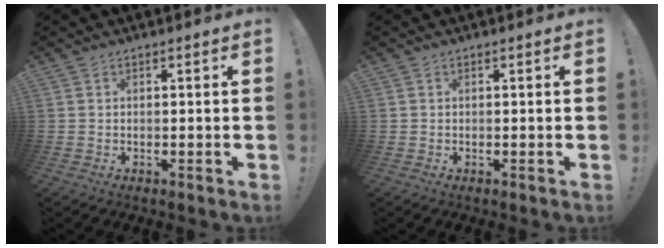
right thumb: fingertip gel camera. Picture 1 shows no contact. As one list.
[{"total": 0.0}]